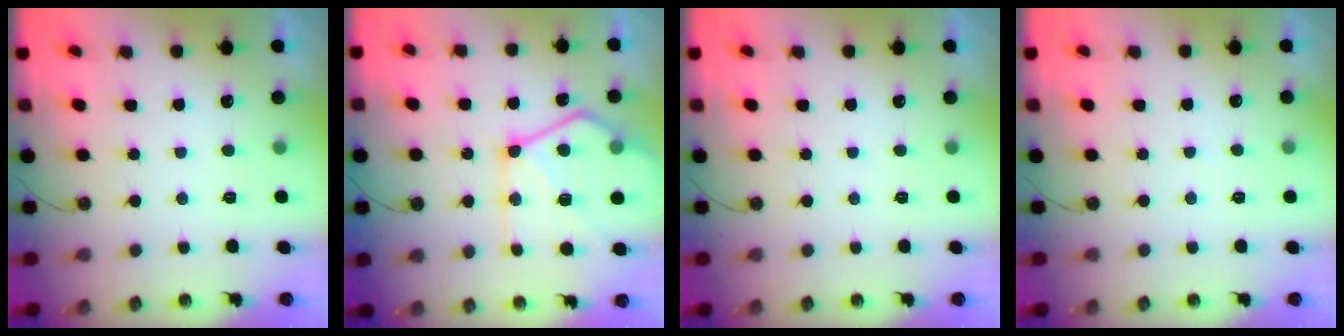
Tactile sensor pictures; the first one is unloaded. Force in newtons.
{"total": 20.4, "press": 20.3, "slide": 2.2}
{"total": 0.0}
{"total": 2.5, "press": 2.5, "slide": 0.4}